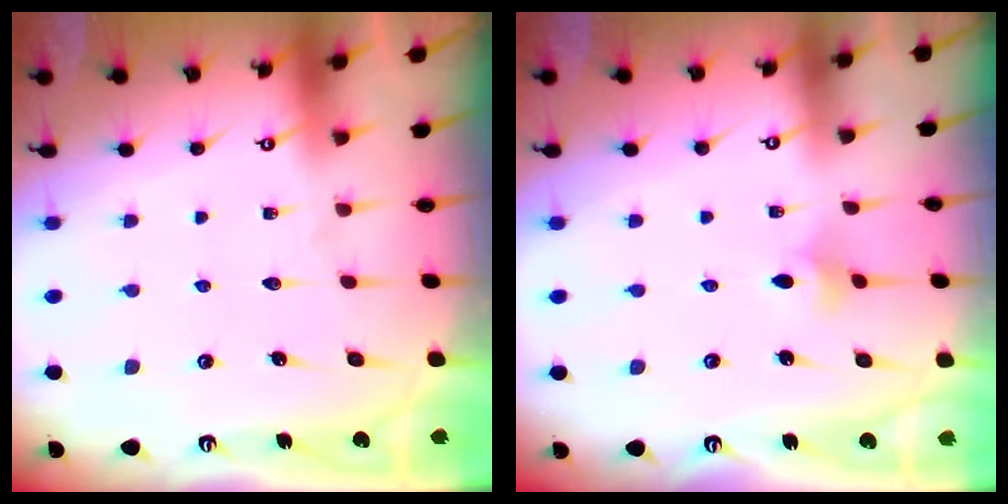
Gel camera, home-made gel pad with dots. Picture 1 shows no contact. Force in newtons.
{"total": 2.9, "press": 2.8, "slide": 0.6}